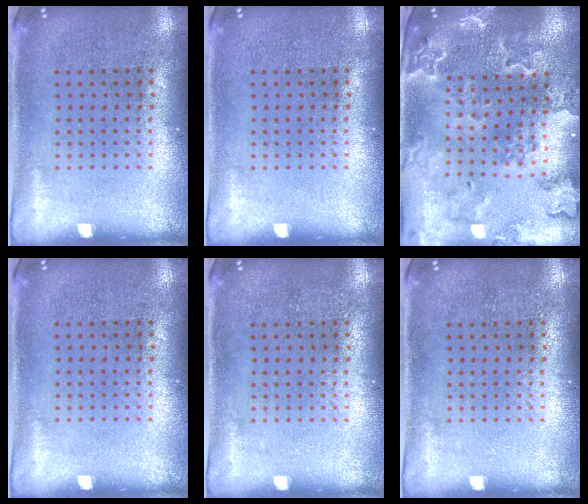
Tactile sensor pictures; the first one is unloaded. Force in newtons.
{"total": 0.0}
{"total": 2.0, "press": 2.0, "slide": 0.2}
{"total": 0.0}
{"total": 0.0}
{"total": 0.0}